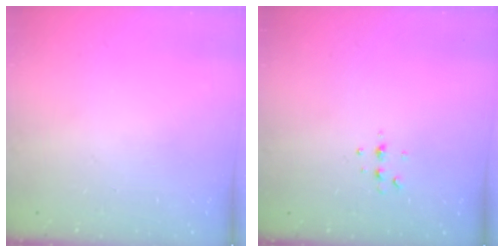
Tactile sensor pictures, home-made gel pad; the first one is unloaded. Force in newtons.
{"total": 4.7, "press": 4.6, "slide": 0.6}